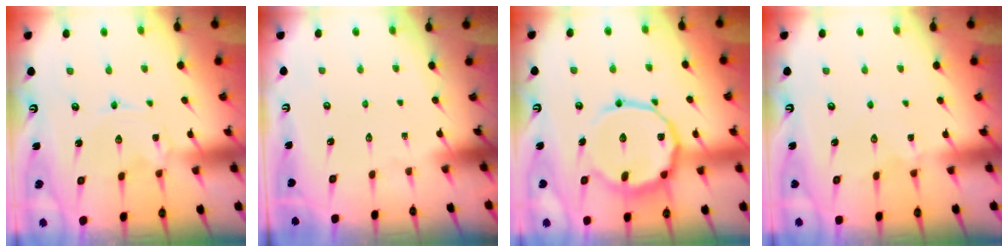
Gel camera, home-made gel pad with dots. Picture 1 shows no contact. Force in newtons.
{"total": 0.0}
{"total": 13.6, "press": 13.6, "slide": 1.3}
{"total": 2.3, "press": 2.3, "slide": 0.3}